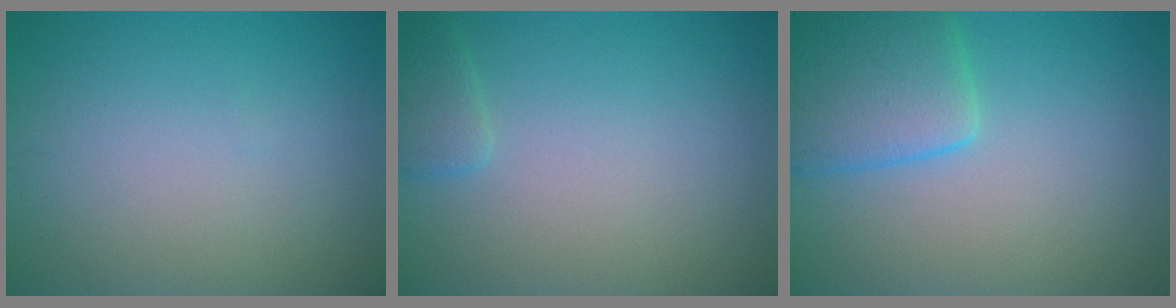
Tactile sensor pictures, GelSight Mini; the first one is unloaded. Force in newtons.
{"total": 1.5, "press": 1.5, "slide": 0.1}
{"total": 5.4, "press": 5.4, "slide": 0.4}